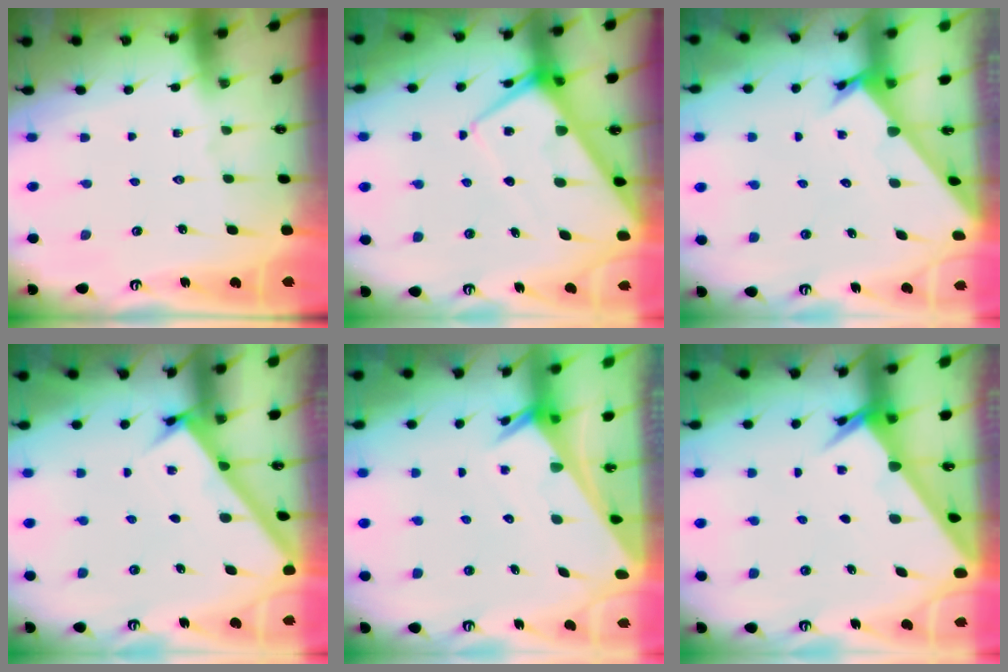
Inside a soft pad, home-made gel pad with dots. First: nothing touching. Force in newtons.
{"total": 10.3, "press": 10.2, "slide": 0.7}
{"total": 2.3, "press": 2.3, "slide": 0.0}
{"total": 2.9, "press": 2.9, "slide": 0.2}
{"total": 2.4, "press": 2.4, "slide": 0.2}
{"total": 2.4, "press": 2.4, "slide": 0.3}